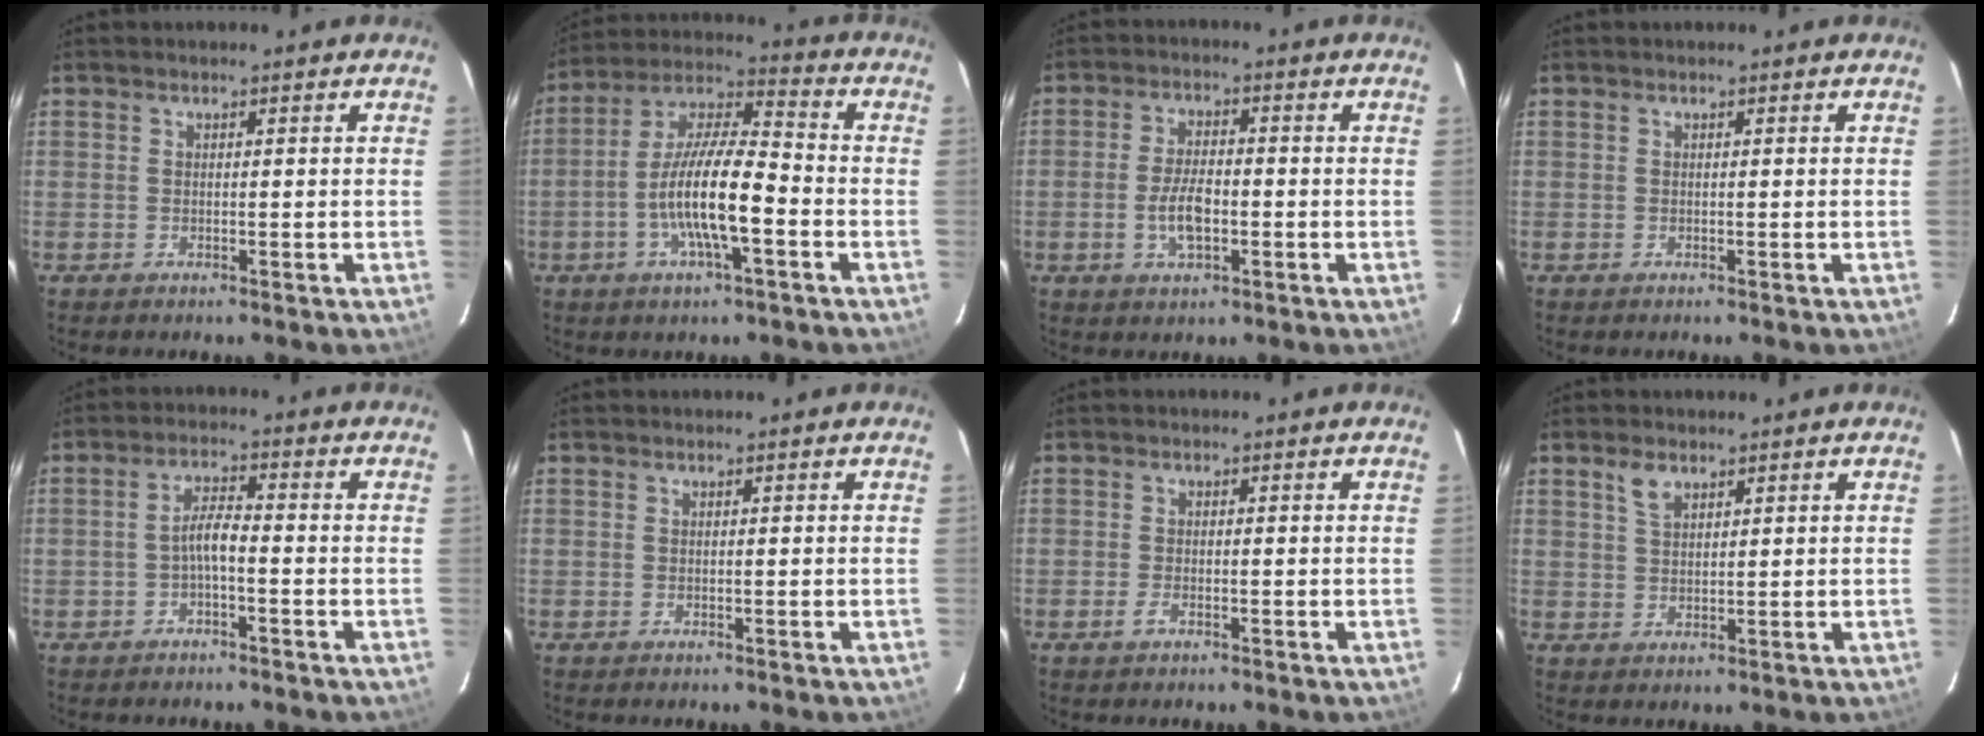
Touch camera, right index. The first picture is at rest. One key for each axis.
{"total": 13.6, "fx": -4.3, "fy": 3.1, "fz": 12.6, "tx": -0.248, "ty": -0.001, "tz": -0.085}
{"total": 6.3, "fx": -1.7, "fy": 2.8, "fz": 5.4, "tx": -0.110, "ty": 0.001, "tz": -0.030}
{"total": 0.0}
{"total": 3.3, "fx": -1.5, "fy": 0.5, "fz": 2.9, "tx": -0.059, "ty": 0.010, "tz": -0.030}
{"total": 0.0}
{"total": 1.3, "fx": -0.8, "fy": 0.4, "fz": 0.9, "tx": -0.020, "ty": 0.000, "tz": -0.014}
{"total": 3.0, "fx": 2.0, "fy": 1.5, "fz": 1.7, "tx": -0.033, "ty": 0.004, "tz": 0.040}